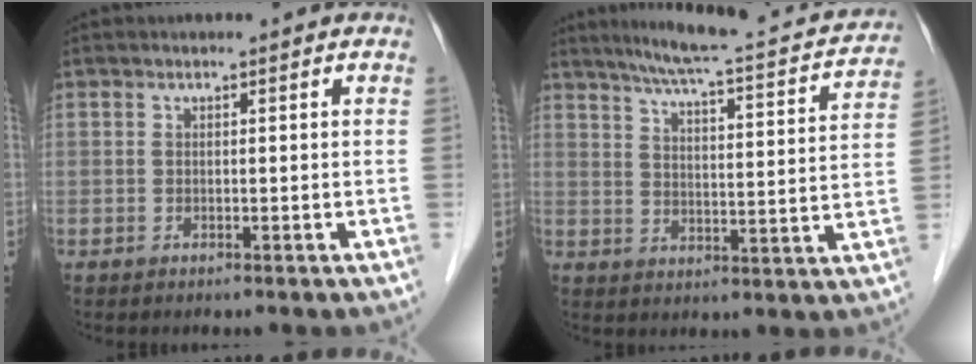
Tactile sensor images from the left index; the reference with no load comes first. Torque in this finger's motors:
{"motor_torque": [0.54, -0.92, 0.13, 0.05]}